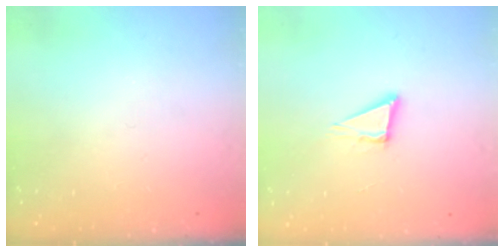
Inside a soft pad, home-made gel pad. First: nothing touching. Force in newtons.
{"total": 4.9, "press": 3.8, "slide": 3.0}